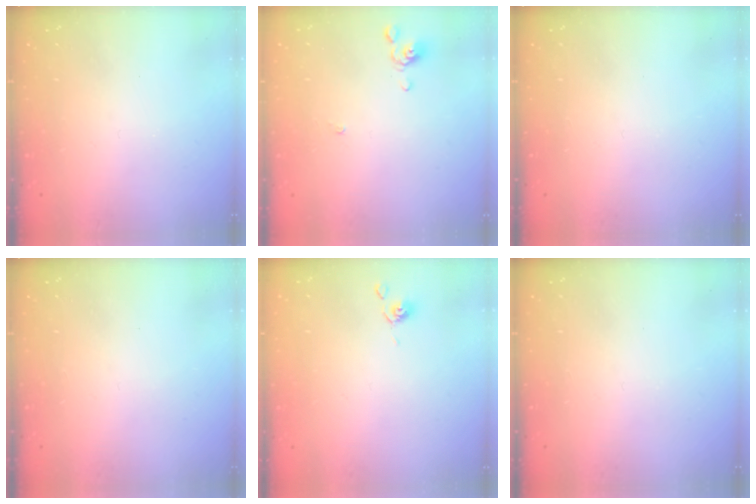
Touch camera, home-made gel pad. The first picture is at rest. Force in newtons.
{"total": 0.0}
{"total": 0.0}
{"total": 0.0}
{"total": 2.6, "press": 2.6, "slide": 0.4}
{"total": 0.0}